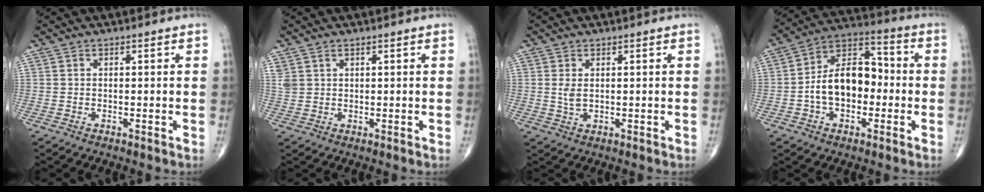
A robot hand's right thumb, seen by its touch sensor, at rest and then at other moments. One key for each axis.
{"total": 2.5, "fx": 1.5, "fy": 1.7, "fz": 1.1, "tx": -0.021, "ty": 0.001, "tz": 0.036}
{"total": 2.4, "fx": 0.5, "fy": 1.3, "fz": 1.9, "tx": -0.039, "ty": -0.003, "tz": 0.015}
{"total": 13.7, "fx": -1.8, "fy": 8.8, "fz": 10.4, "tx": -0.152, "ty": 0.045, "tz": -0.042}